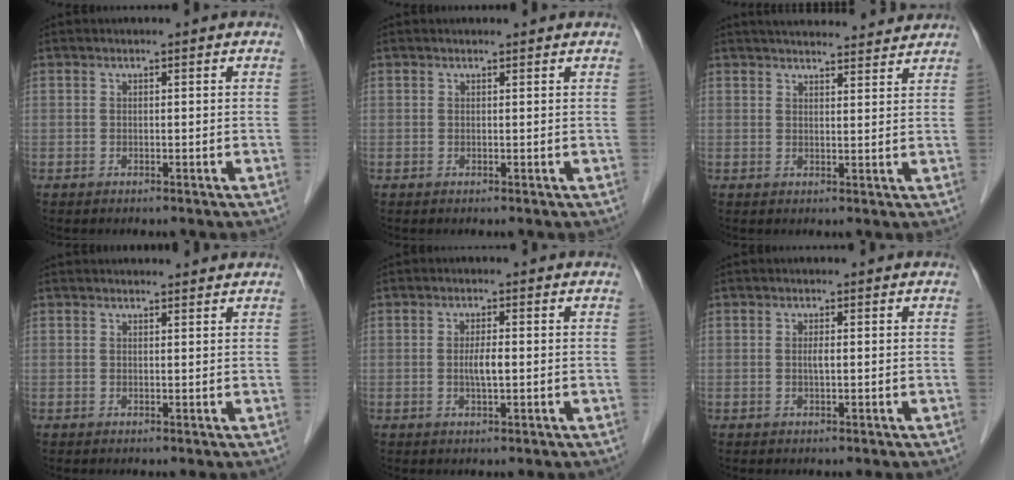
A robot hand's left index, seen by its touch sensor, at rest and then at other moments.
{"total": 1.1, "force": [1.1, 0.1, 0.1], "torque": [-0.010, 0.004, 0.012]}
{"total": 12.9, "force": [12.2, 1.8, 3.9], "torque": [-0.049, 0.023, 0.157]}
{"total": 4.4, "force": [4.3, 0.6, 0.8], "torque": [-0.009, 0.021, 0.049]}
{"total": 2.5, "force": [-0.2, 0.4, 2.5], "torque": [-0.049, -0.001, -0.003]}
{"total": 0.9, "force": [0.1, 0.1, 0.9], "torque": [-0.021, -0.001, 0.000]}